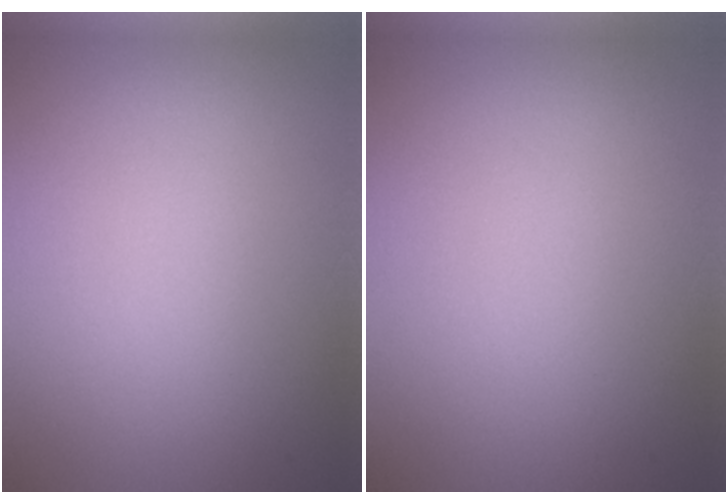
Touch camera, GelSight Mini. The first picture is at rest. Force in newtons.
{"total": 0.0}